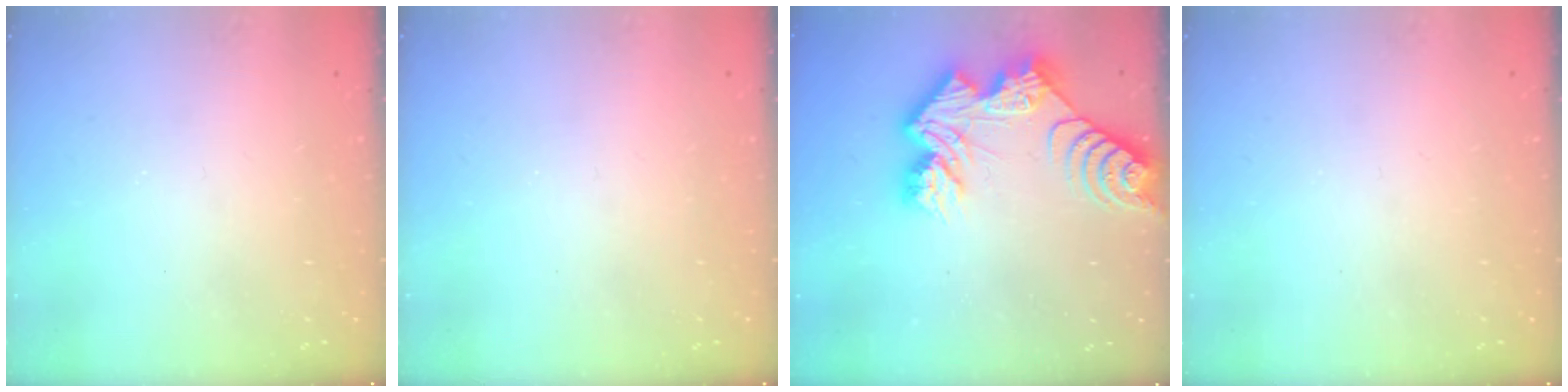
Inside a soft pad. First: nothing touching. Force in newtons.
{"total": 0.0}
{"total": 14.2, "press": 14.2, "slide": 1.0}
{"total": 0.0}